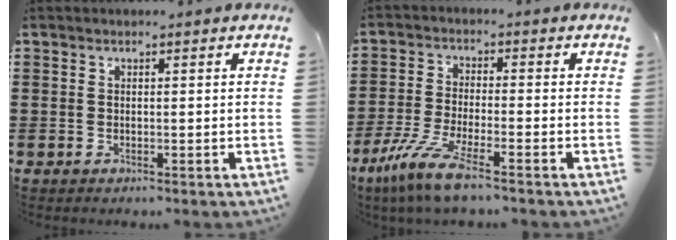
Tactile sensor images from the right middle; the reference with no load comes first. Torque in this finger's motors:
{"motor_torque": [1.39, -0.74, 0.23, 0.21]}